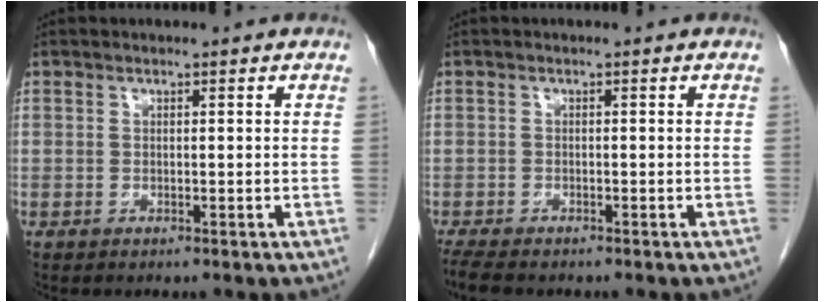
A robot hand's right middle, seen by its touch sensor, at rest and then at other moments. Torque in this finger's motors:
{"motor_torque": [0.28, -0.18, 0.01, 0.02]}